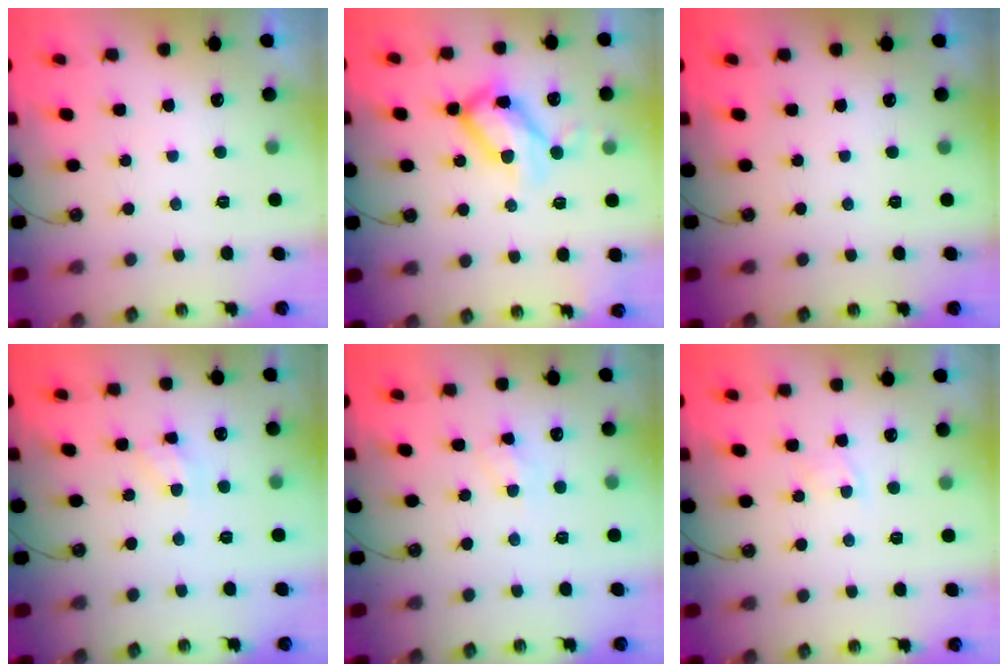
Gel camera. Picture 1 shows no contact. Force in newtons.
{"total": 14.3, "press": 14.3, "slide": 1.3}
{"total": 0.0}
{"total": 5.0, "press": 5.0, "slide": 0.3}
{"total": 3.7, "press": 3.7, "slide": 0.6}
{"total": 2.8, "press": 2.8, "slide": 0.4}